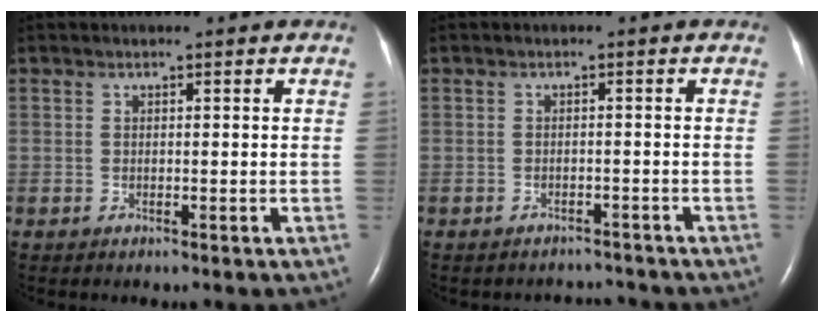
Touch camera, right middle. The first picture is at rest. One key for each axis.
{"total": 2.4, "fx": -2.3, "fy": 0.5, "fz": -0.6, "tx": 0.008, "ty": -0.002, "tz": -0.031}